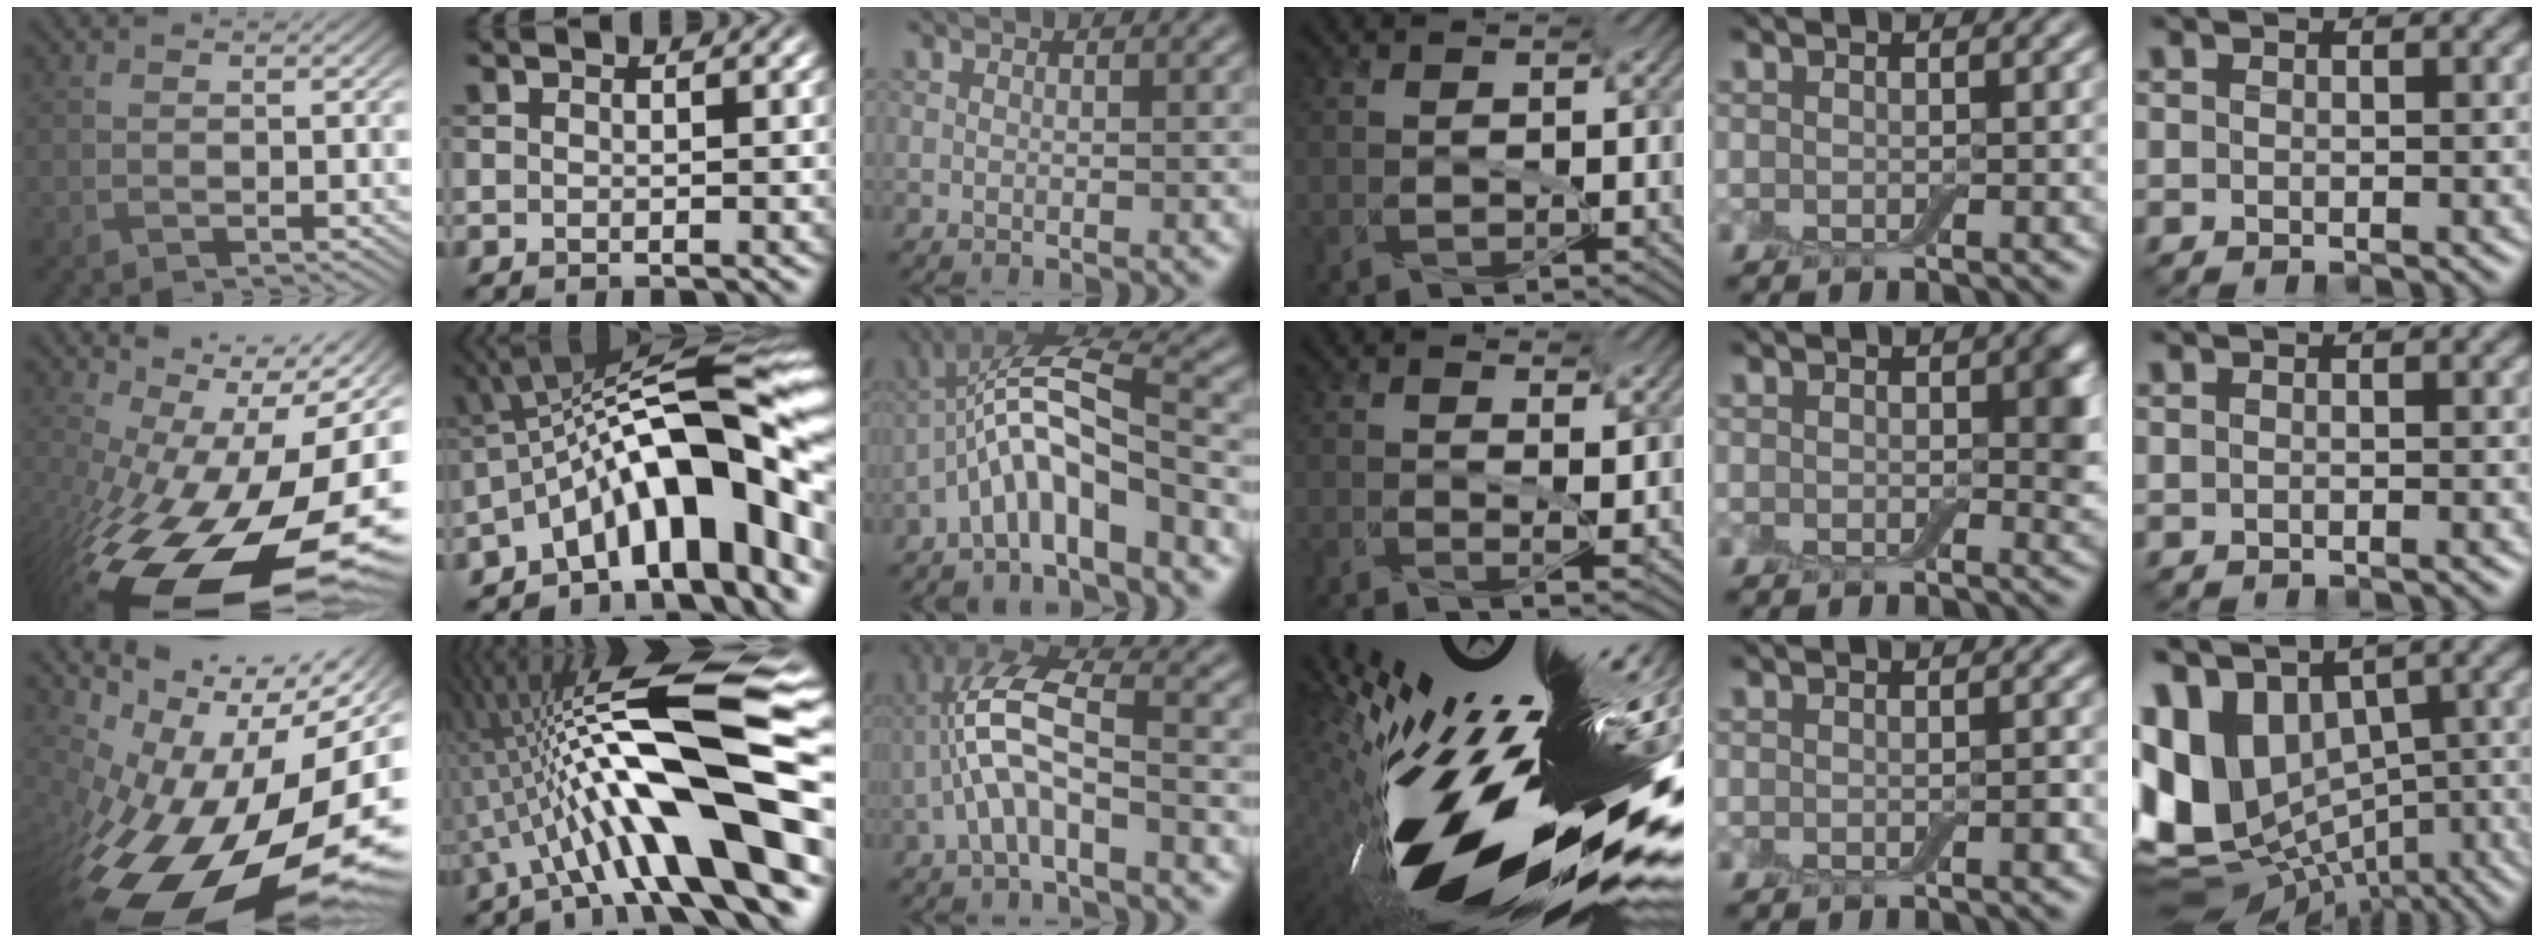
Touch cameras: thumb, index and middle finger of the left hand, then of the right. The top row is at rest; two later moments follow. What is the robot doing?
{"motion": "screw", "object": "jar lid"}